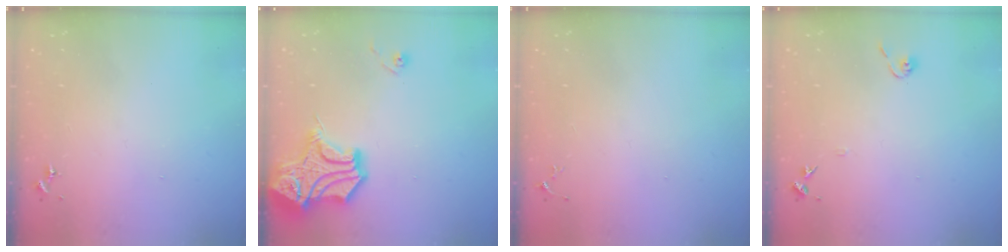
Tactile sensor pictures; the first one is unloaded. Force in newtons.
{"total": 21.1, "press": 21.0, "slide": 2.6}
{"total": 3.3, "press": 3.3, "slide": 0.5}
{"total": 6.8, "press": 6.8, "slide": 0.6}